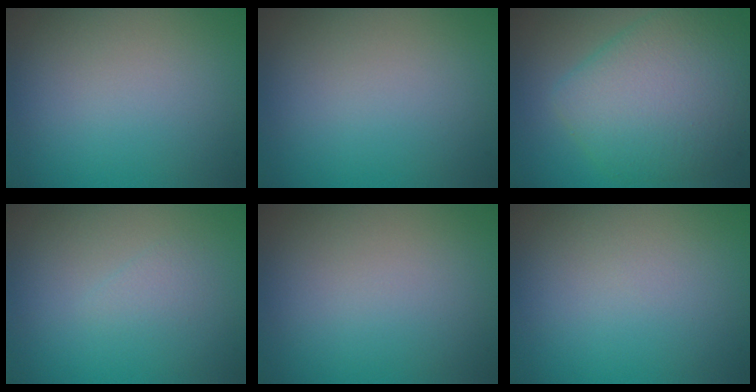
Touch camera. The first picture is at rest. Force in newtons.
{"total": 0.0}
{"total": 7.9, "press": 7.9, "slide": 0.3}
{"total": 0.9, "press": 0.9, "slide": 0.1}
{"total": 0.0}
{"total": 0.0}